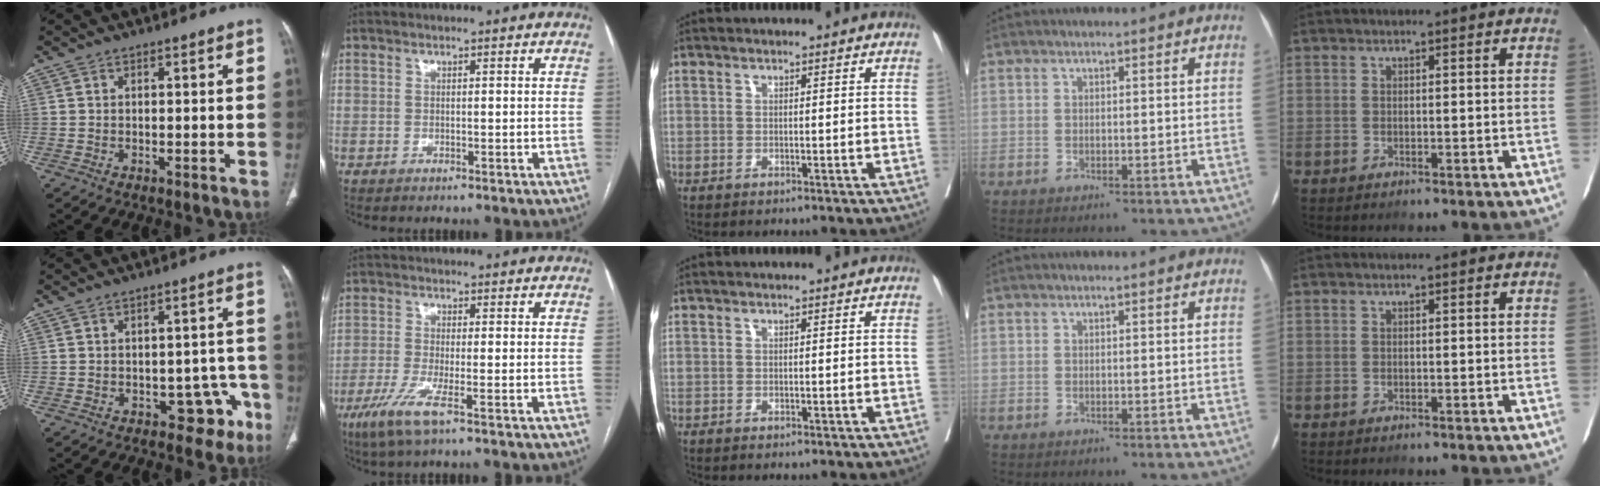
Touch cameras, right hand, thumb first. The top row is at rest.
{"thumb": {"total": 6.3, "force": [-3.2, 4.3, 3.4], "torque": [0.000, 0.032, -0.036]}, "index": {"total": 5.7, "force": [-3.1, 0.2, 4.7], "torque": [-0.099, -0.017, -0.063]}}